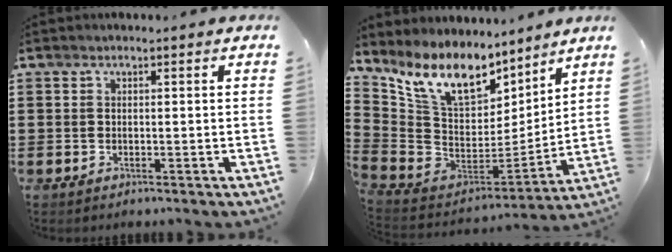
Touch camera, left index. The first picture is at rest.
{"total": 12.4, "force": [8.9, 5.2, 7.0], "torque": [-0.185, -0.054, 0.161]}